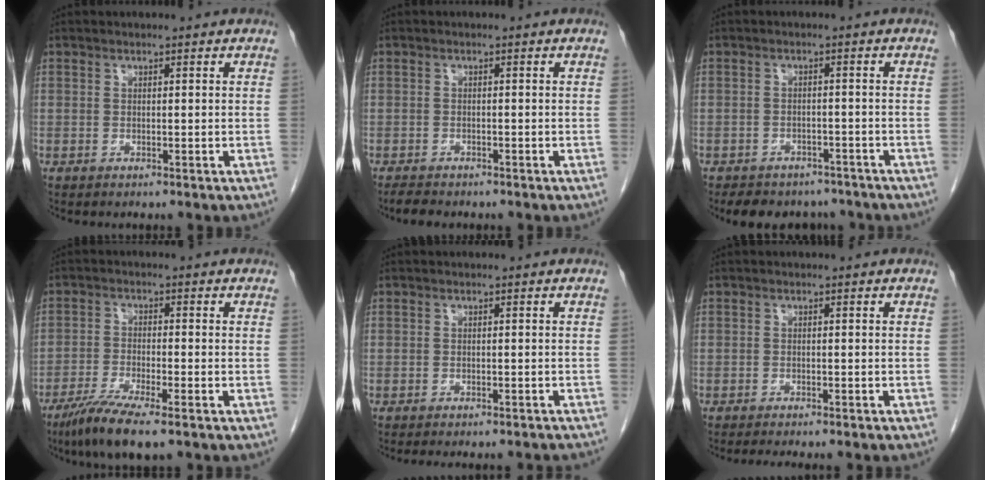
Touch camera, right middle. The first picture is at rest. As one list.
[{"total": 2.8, "force": [-2.4, 0.9, 1.1], "torque": [-0.025, -0.007, -0.036]}, {"total": 9.8, "force": [-8.3, 4.5, 2.4], "torque": [-0.033, 0.004, -0.102]}, {"total": 8.1, "force": [-5.7, 0.6, 5.7], "torque": [-0.104, -0.021, -0.098]}, {"total": 10.6, "force": [-9.9, 1.6, 3.7], "torque": [-0.037, -0.008, -0.105]}, {"total": 7.1, "force": [-6.3, 0.4, 3.3], "torque": [-0.030, -0.010, -0.081]}]